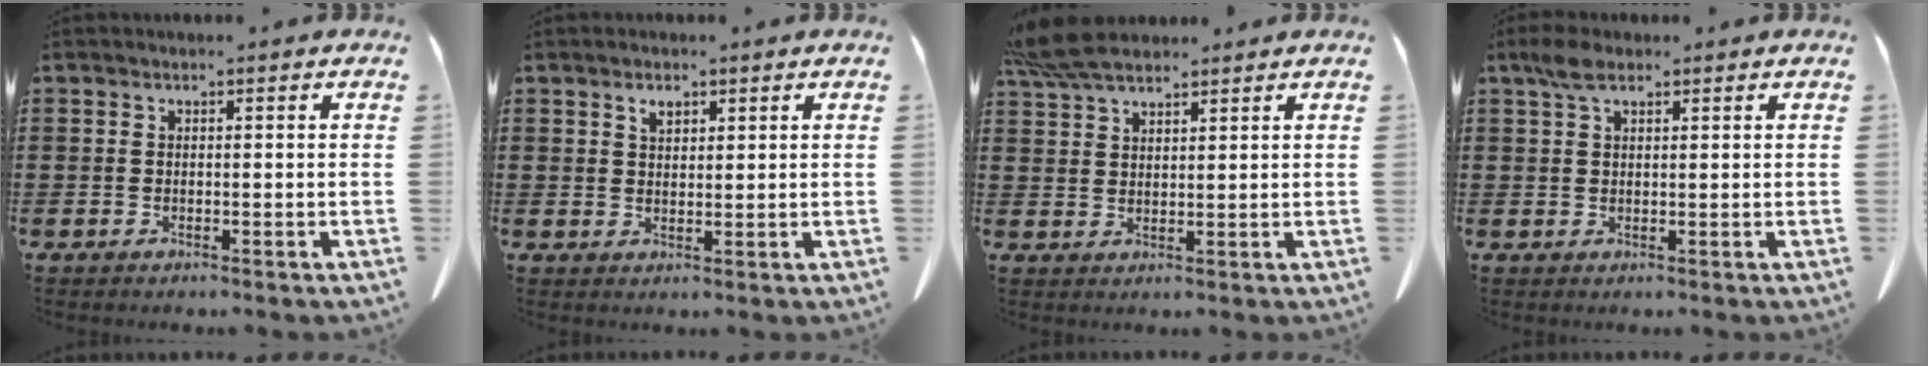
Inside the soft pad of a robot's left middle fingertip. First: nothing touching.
{"total": 1.9, "force": [1.3, 0.9, 1.1], "torque": [-0.018, -0.002, 0.024]}
{"total": 6.5, "force": [5.4, 1.7, 3.2], "torque": [-0.078, -0.006, 0.104]}
{"total": 3.3, "force": [1.9, 1.3, 2.3], "torque": [-0.053, 0.004, 0.035]}